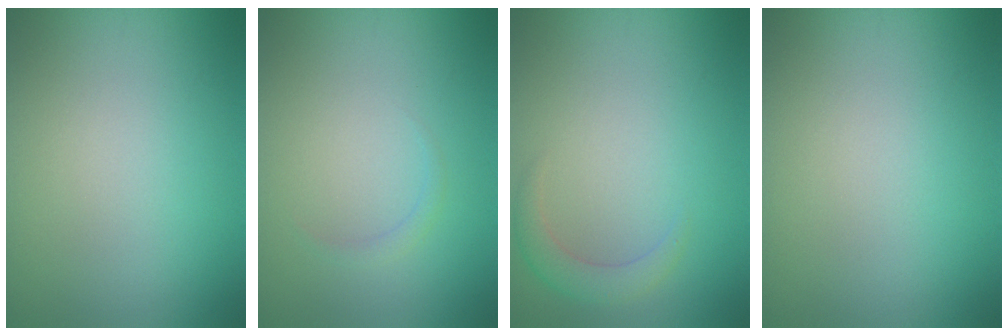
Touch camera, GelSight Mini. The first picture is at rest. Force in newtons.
{"total": 0.8, "press": 0.8, "slide": 0.1}
{"total": 2.1, "press": 2.1, "slide": 0.2}
{"total": 0.0}